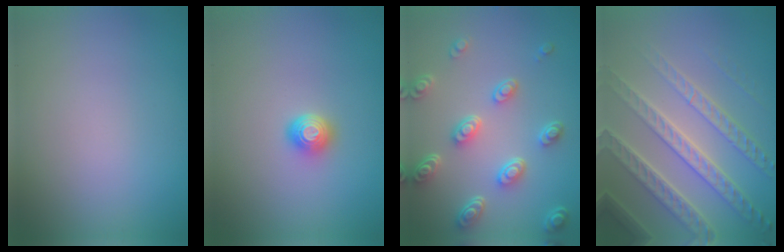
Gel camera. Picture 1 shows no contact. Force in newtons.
{"total": 1.6, "press": 1.3, "slide": 0.9}
{"total": 5.2, "press": 3.8, "slide": 3.5}
{"total": 7.3, "press": 5.1, "slide": 5.2}